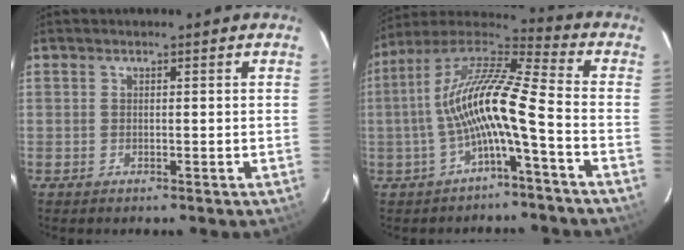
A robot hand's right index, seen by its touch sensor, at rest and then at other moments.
{"total": 13.9, "force": [-3.1, 1.5, 13.5], "torque": [-0.261, 0.014, -0.064]}